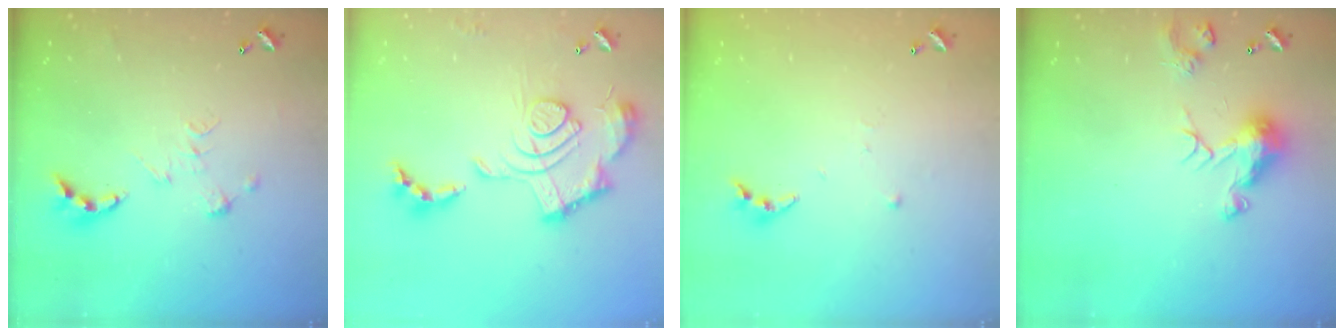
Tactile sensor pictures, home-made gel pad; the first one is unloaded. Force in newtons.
{"total": 2.4, "press": 1.9, "slide": 1.5}
{"total": 3.8, "press": 3.8, "slide": 0.3}
{"total": 7.8, "press": 7.7, "slide": 0.7}